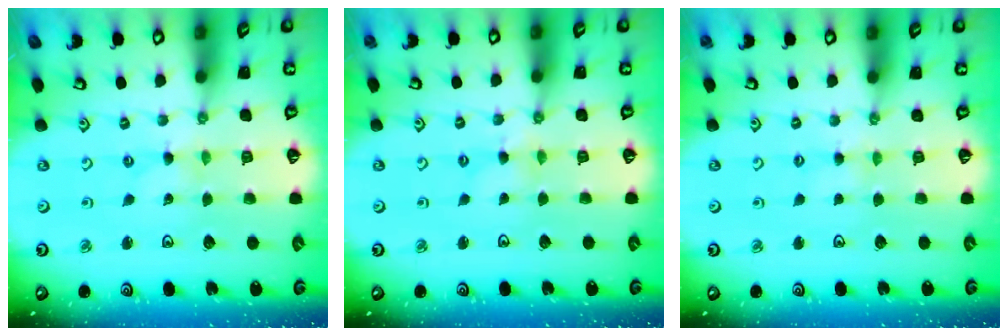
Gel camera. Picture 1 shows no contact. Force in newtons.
{"total": 1.3, "press": 1.3, "slide": 0.2}
{"total": 2.3, "press": 2.3, "slide": 0.4}